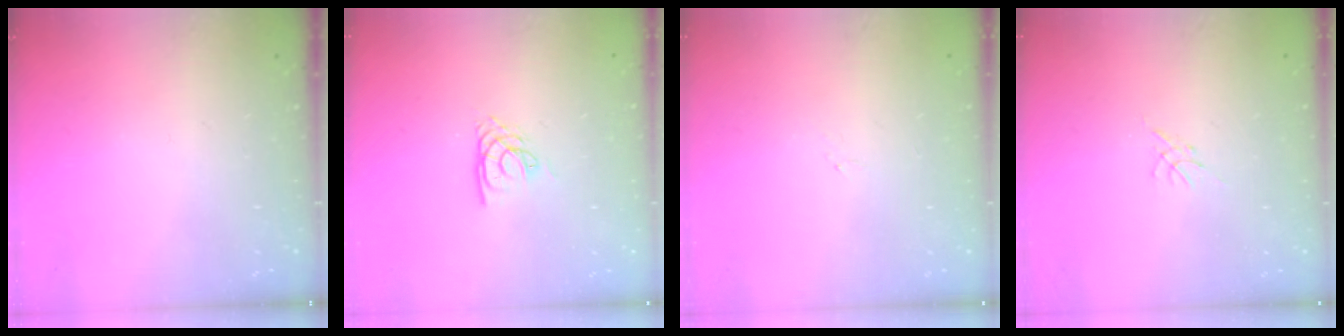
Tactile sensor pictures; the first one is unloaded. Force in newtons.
{"total": 3.2, "press": 3.2, "slide": 0.2}
{"total": 0.0}
{"total": 0.0}